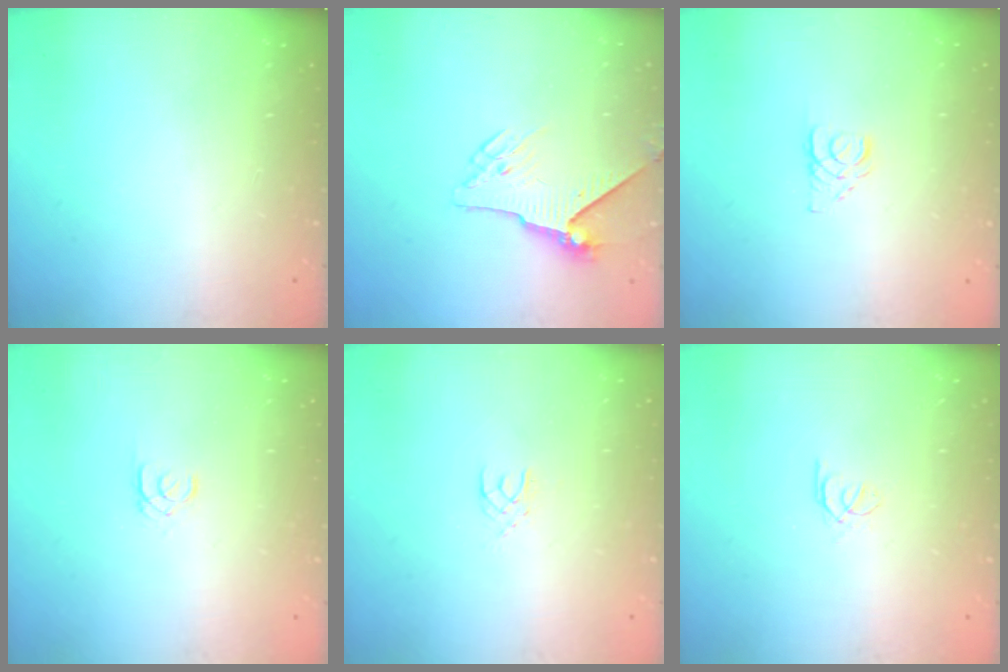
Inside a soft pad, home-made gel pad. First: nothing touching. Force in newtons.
{"total": 6.0, "press": 5.9, "slide": 1.0}
{"total": 2.9, "press": 2.9, "slide": 0.3}
{"total": 1.8, "press": 1.7, "slide": 0.2}
{"total": 2.9, "press": 2.9, "slide": 0.4}
{"total": 0.6, "press": 0.4, "slide": 0.3}